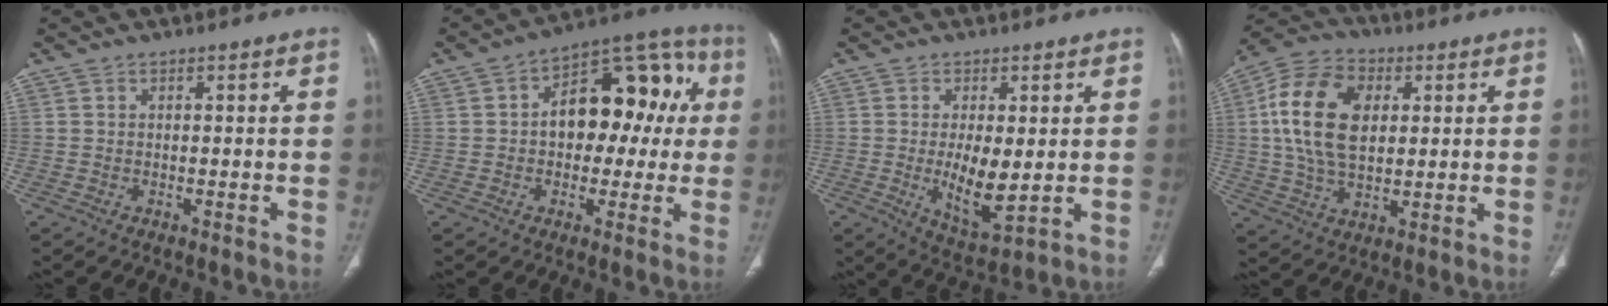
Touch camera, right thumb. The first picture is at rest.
{"total": 17.3, "force": [1.6, 10.8, 13.4], "torque": [-0.131, 0.051, 0.019]}
{"total": 8.7, "force": [-0.3, 3.4, 8.0], "torque": [-0.132, -0.022, 0.006]}
{"total": 16.9, "force": [3.0, 10.8, 12.7], "torque": [-0.225, 0.006, 0.052]}